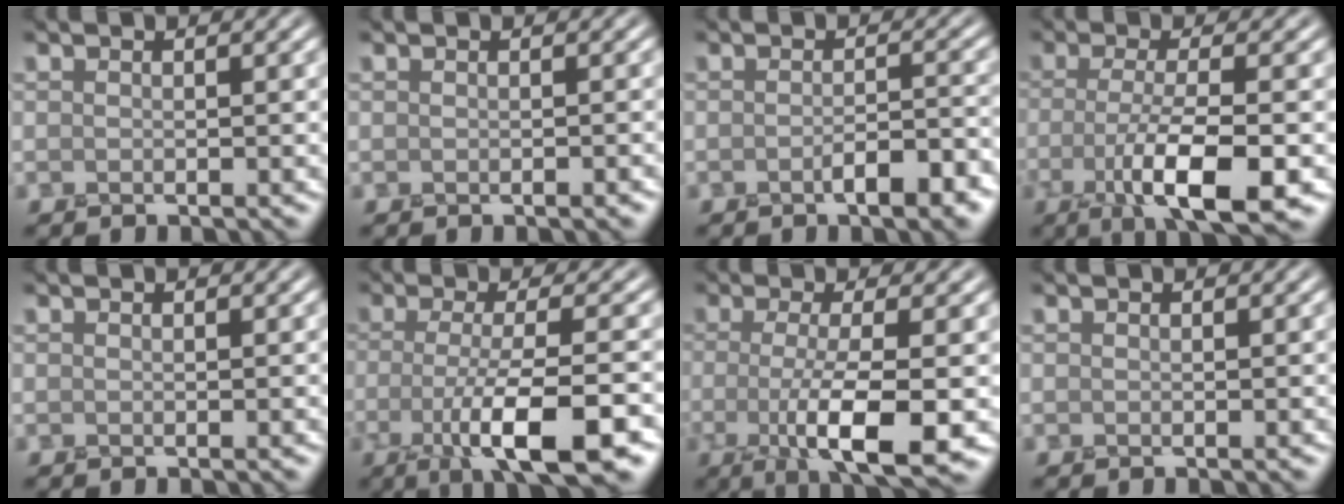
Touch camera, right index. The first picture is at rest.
{"total": 0.6, "force": [-0.2, 0.2, 0.5], "torque": [-0.005, -0.002, -0.005]}
{"total": 3.7, "force": [-1.5, 1.2, 3.2], "torque": [-0.050, 0.002, -0.023]}
{"total": 7.1, "force": [-2.4, 1.8, 6.5], "torque": [-0.113, 0.000, -0.046]}
{"total": 0.0}
{"total": 8.0, "force": [-3.0, 1.7, 7.2], "torque": [-0.119, -0.001, -0.056]}
{"total": 7.3, "force": [-1.6, 1.7, 6.9], "torque": [-0.116, -0.007, -0.030]}
{"total": 0.0}